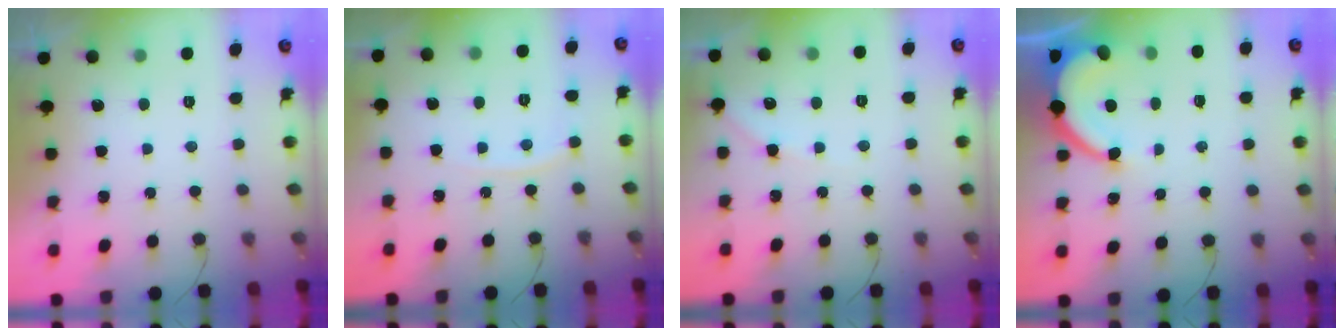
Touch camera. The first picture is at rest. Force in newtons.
{"total": 3.5, "press": 3.5, "slide": 0.5}
{"total": 4.4, "press": 4.4, "slide": 0.6}
{"total": 6.1, "press": 6.1, "slide": 0.8}